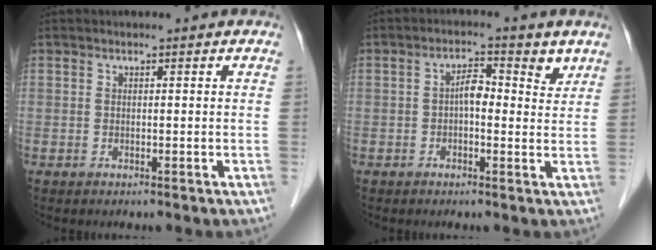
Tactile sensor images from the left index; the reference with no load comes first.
{"total": 4.5, "force": [1.3, 2.2, 3.7], "torque": [-0.056, 0.018, 0.014]}